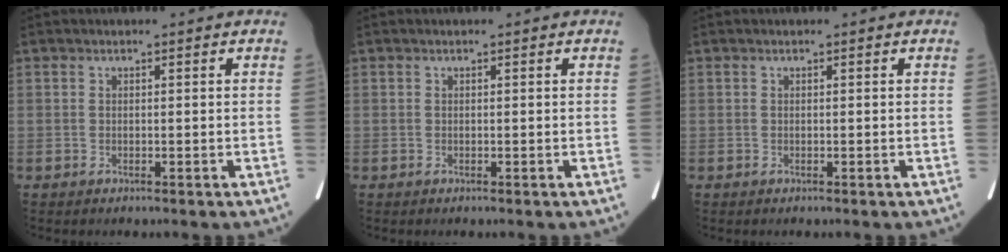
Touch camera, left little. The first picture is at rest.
{"total": 0.0}
{"total": 0.0}